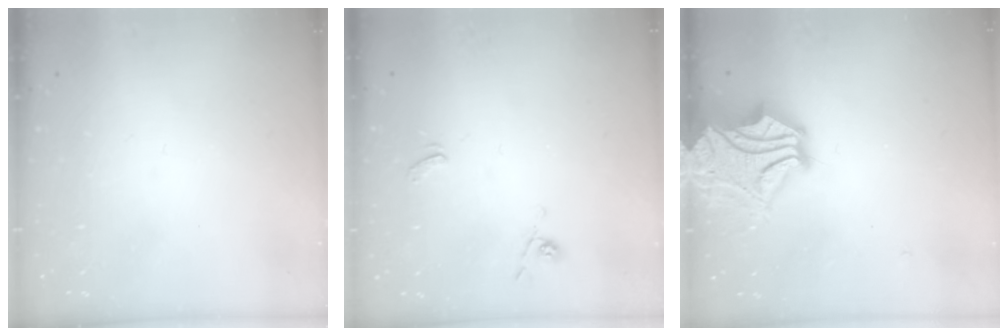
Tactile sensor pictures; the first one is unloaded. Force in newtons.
{"total": 0.0}
{"total": 7.8, "press": 7.5, "slide": 2.3}